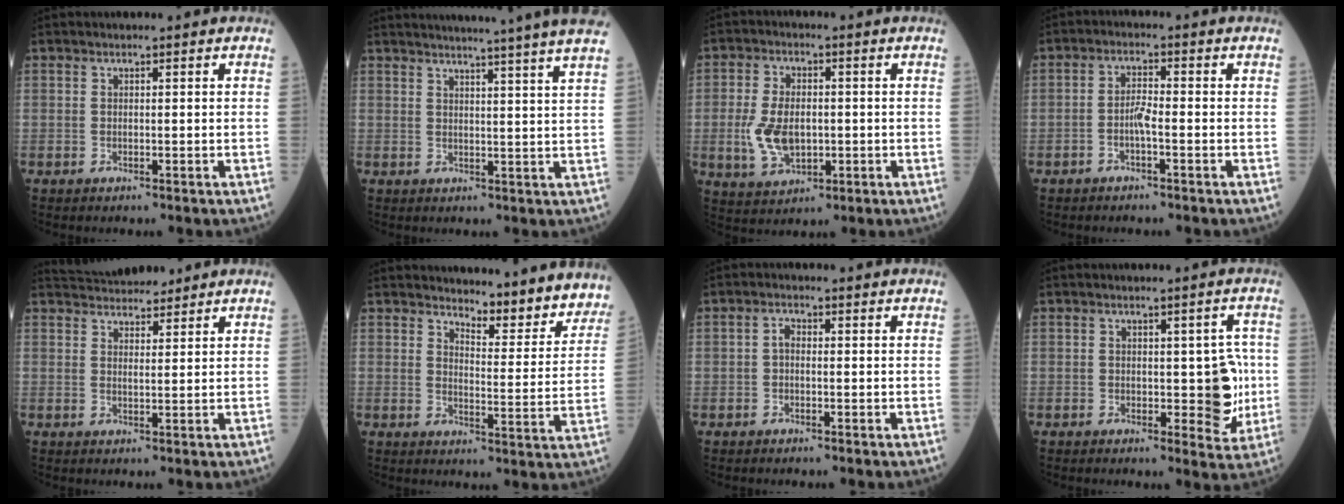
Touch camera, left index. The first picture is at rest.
{"total": 17.3, "force": [15.7, -2.5, 6.8], "torque": [-0.110, -0.045, 0.190]}
{"total": 7.7, "force": [-0.8, 4.6, 6.1], "torque": [-0.139, 0.001, -0.003]}
{"total": 2.6, "force": [-1.1, 0.3, 2.3], "torque": [-0.047, 0.002, -0.021]}
{"total": 7.3, "force": [6.9, 1.5, 1.9], "torque": [-0.034, 0.020, 0.111]}
{"total": 13.6, "force": [13.1, 2.9, 2.4], "torque": [-0.006, -0.041, 0.143]}
{"total": 1.3, "force": [-0.1, 1.0, 0.9], "torque": [-0.012, 0.005, -0.002]}
{"total": 6.1, "force": [-0.4, 2.9, 5.3], "torque": [-0.057, 0.007, 0.005]}